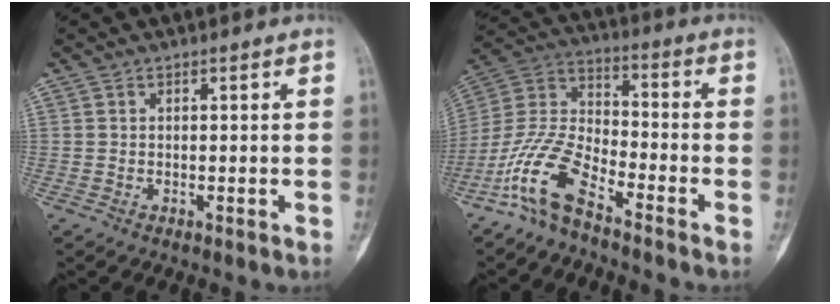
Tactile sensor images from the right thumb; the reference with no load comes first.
{"total": 12.0, "force": [-8.1, 4.2, 7.9], "torque": [-0.175, 0.060, -0.170]}